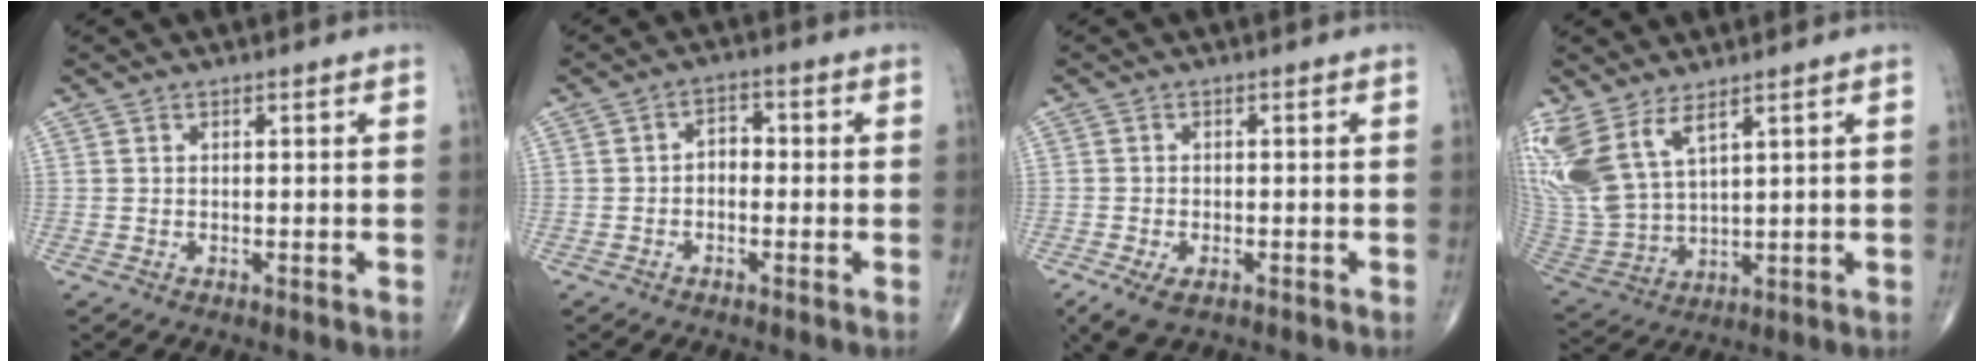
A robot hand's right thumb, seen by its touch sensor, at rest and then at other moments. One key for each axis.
{"total": 3.4, "fx": -0.5, "fy": 2.3, "fz": 2.4, "tx": -0.024, "ty": 0.016, "tz": -0.017}
{"total": 4.9, "fx": -2.7, "fy": 2.4, "fz": 3.2, "tx": -0.066, "ty": -0.002, "tz": -0.045}
{"total": 14.2, "fx": 7.9, "fy": 6.4, "fz": 9.9, "tx": -0.230, "ty": -0.033, "tz": 0.179}